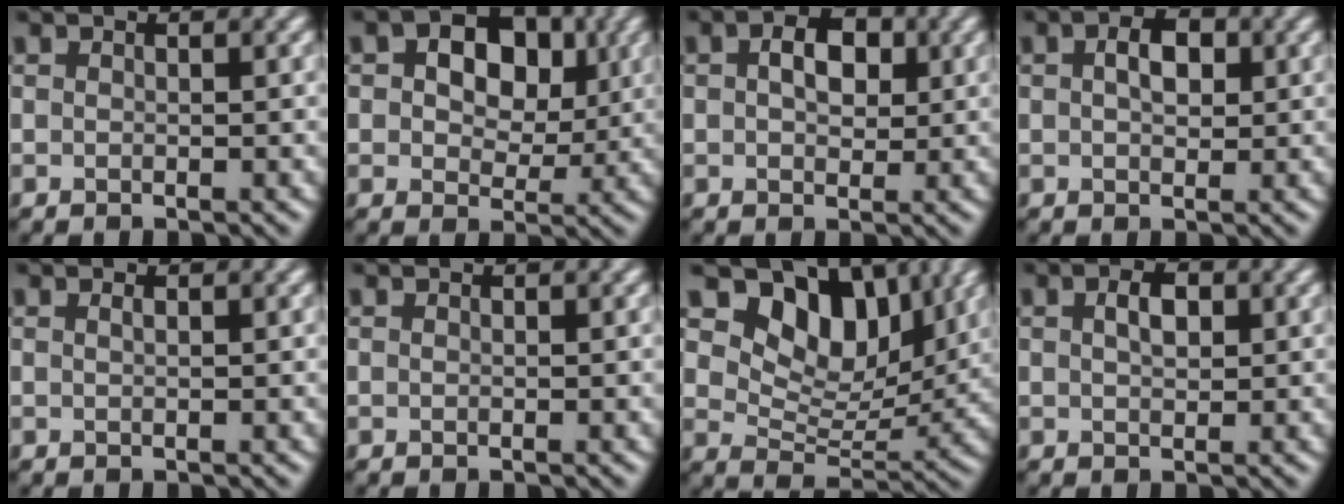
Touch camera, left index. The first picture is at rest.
{"total": 7.8, "force": [1.9, 5.3, 5.4], "torque": [-0.071, 0.014, 0.019]}
{"total": 3.6, "force": [0.8, 2.3, 2.6], "torque": [-0.045, 0.005, 0.009]}
{"total": 2.9, "force": [0.6, 1.8, 2.2], "torque": [-0.039, 0.004, 0.008]}
{"total": 0.5, "force": [0.2, 0.2, 0.4], "torque": [-0.006, 0.002, 0.003]}
{"total": 0.0}
{"total": 9.9, "force": [5.5, 6.0, 5.6], "torque": [-0.093, -0.006, 0.090]}
{"total": 2.1, "force": [0.6, 1.2, 1.6], "torque": [-0.031, 0.003, 0.010]}